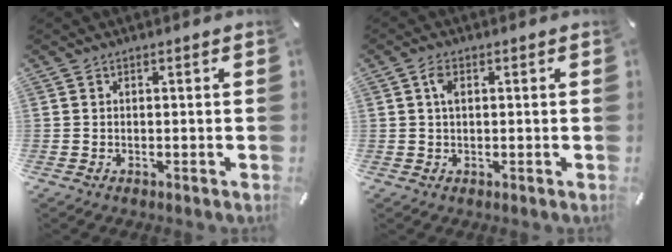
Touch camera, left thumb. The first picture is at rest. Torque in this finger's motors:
{"motor_torque": [0.53, 0.58, 0.36, -0.39, 0.17]}